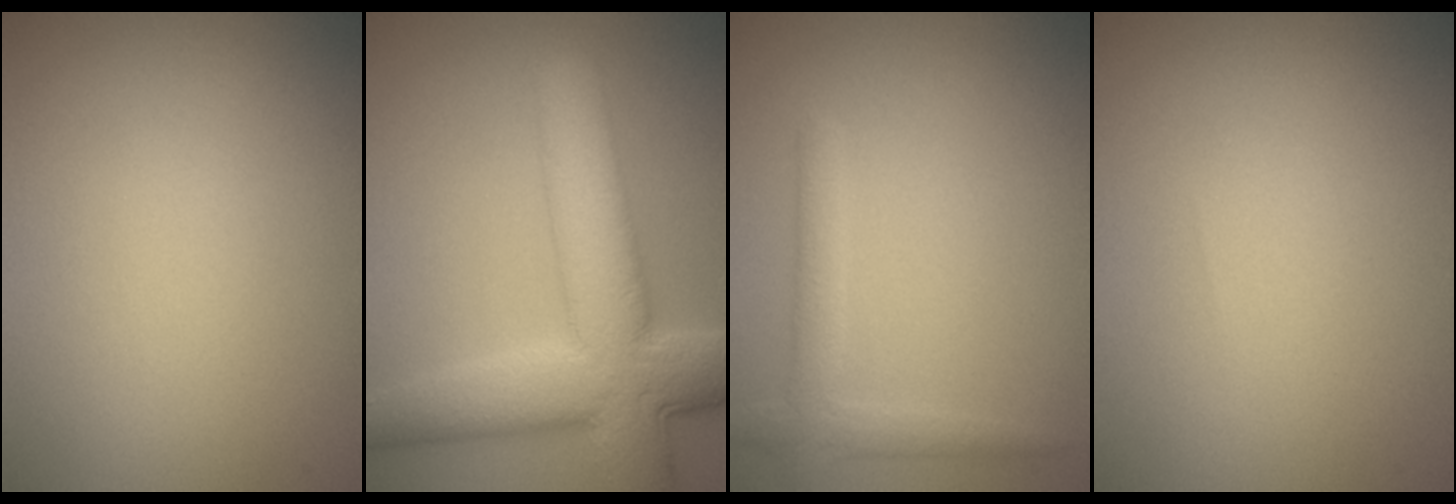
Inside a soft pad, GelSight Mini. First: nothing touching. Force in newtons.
{"total": 9.3, "press": 9.3, "slide": 0.3}
{"total": 2.3, "press": 2.3, "slide": 0.2}
{"total": 0.0}